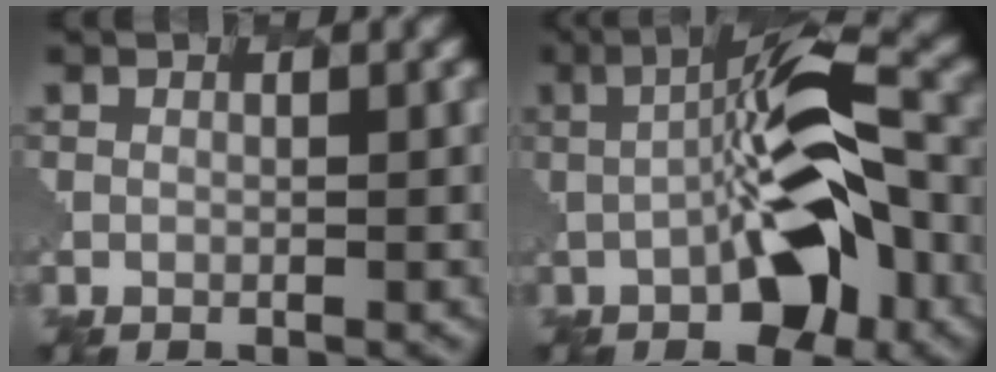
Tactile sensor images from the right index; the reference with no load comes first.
{"total": 8.7, "force": [-2.2, 2.9, 7.9], "torque": [-0.158, 0.006, -0.061]}